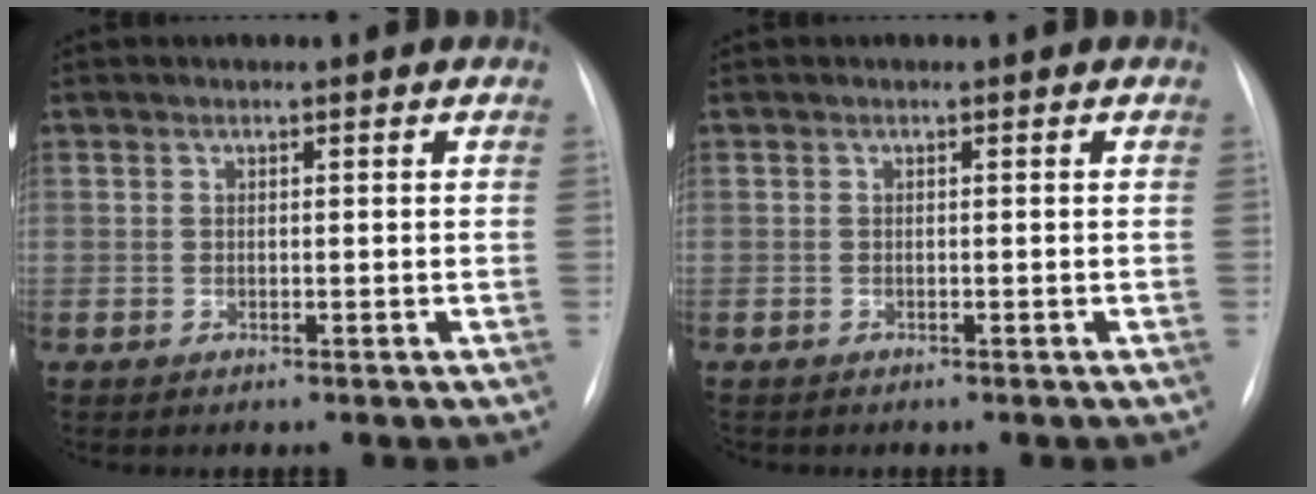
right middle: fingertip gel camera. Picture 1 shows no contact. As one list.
[{"total": 0.6, "force": [-0.5, 0.3, 0.1], "torque": [-0.007, 0.001, -0.007]}]